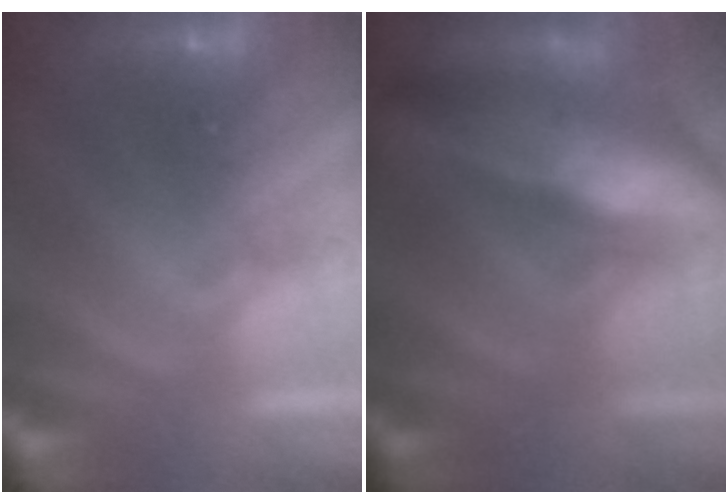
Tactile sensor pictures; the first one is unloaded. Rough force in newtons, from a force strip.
{"total": 8.5}